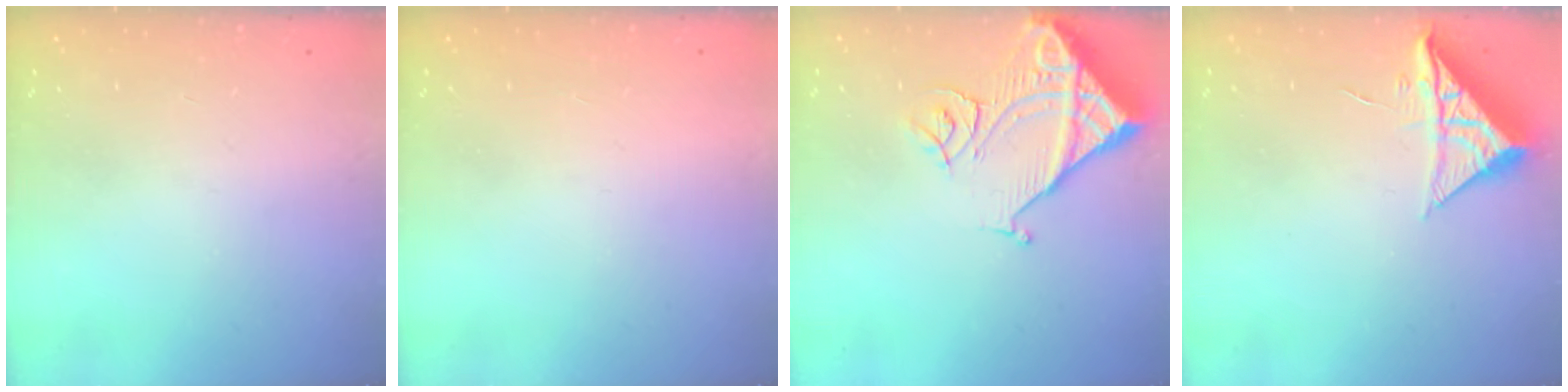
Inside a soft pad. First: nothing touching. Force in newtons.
{"total": 1.5, "press": 1.5, "slide": 0.1}
{"total": 12.1, "press": 12.0, "slide": 1.6}
{"total": 8.6, "press": 8.6, "slide": 0.2}